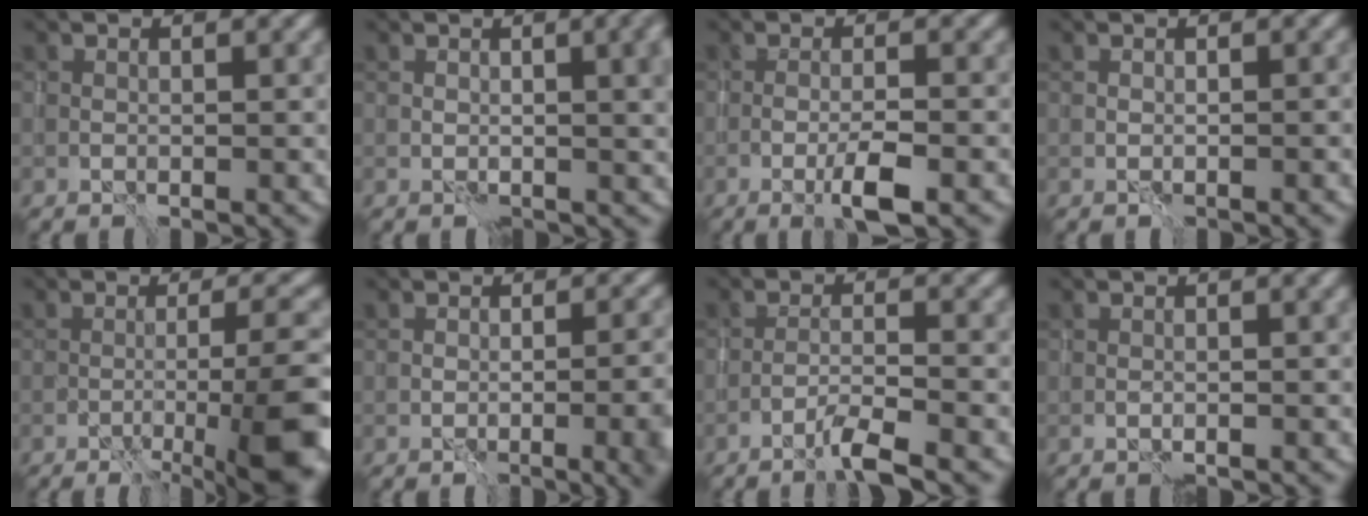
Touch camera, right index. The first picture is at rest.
{"total": 5.2, "force": [1.0, 2.0, 4.7], "torque": [-0.038, 0.011, 0.014]}
{"total": 3.2, "force": [-1.4, 0.5, 2.8], "torque": [-0.053, 0.004, -0.029]}
{"total": 0.5, "force": [-0.4, 0.1, 0.4], "torque": [-0.007, 0.000, -0.005]}
{"total": 9.6, "force": [-4.0, 1.9, 8.5], "torque": [-0.104, 0.005, -0.060]}
{"total": 7.0, "force": [-2.1, 2.7, 6.1], "torque": [-0.058, -0.003, -0.016]}
{"total": 3.1, "force": [-2.2, 0.0, 2.2], "torque": [-0.037, 0.007, -0.052]}
{"total": 1.1, "force": [-0.5, 0.2, 1.0], "torque": [-0.019, 0.000, -0.010]}